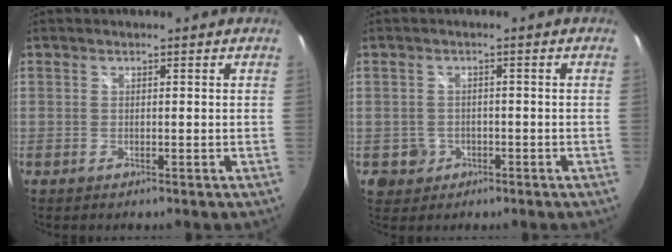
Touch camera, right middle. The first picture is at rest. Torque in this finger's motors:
{"motor_torque": [0.28, -0.41, 0.03, 0.01]}